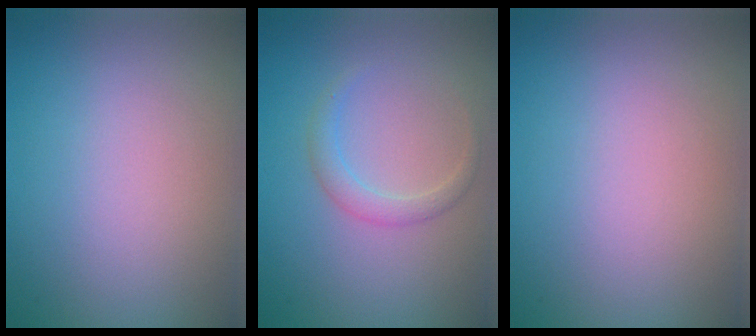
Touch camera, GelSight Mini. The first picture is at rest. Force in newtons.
{"total": 1.7, "press": 1.7, "slide": 0.1}
{"total": 0.0}